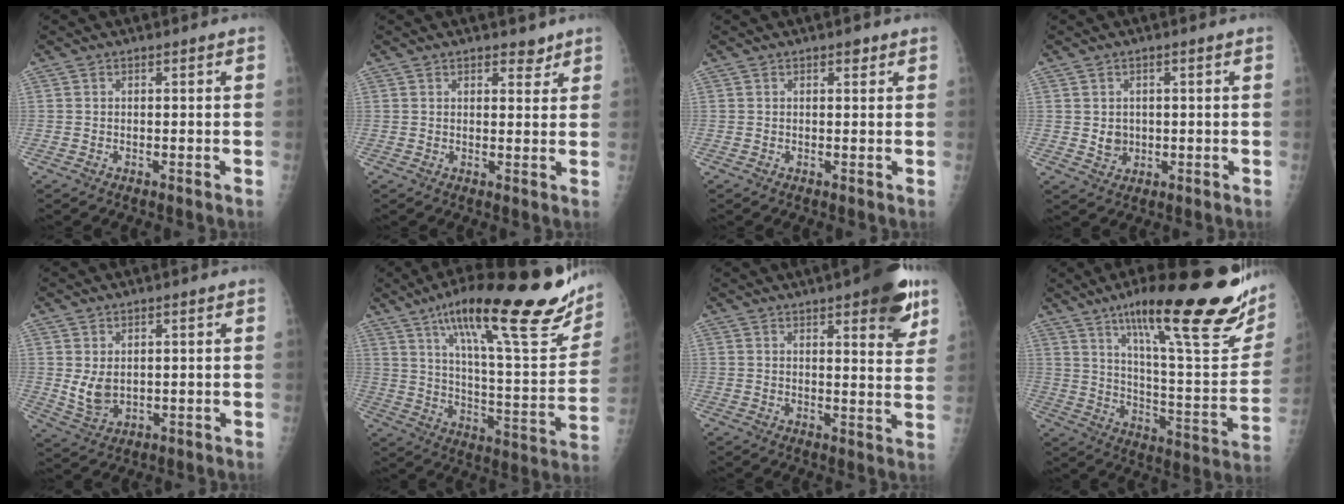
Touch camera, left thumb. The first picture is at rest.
{"total": 3.1, "force": [2.3, 1.6, 1.3], "torque": [0.001, -0.013, 0.031]}
{"total": 1.4, "force": [0.9, 0.7, 0.8], "torque": [-0.005, -0.002, 0.009]}
{"total": 3.1, "force": [0.1, 2.7, 1.5], "torque": [-0.011, -0.001, 0.010]}
{"total": 5.0, "force": [1.0, 3.3, 3.6], "torque": [-0.058, -0.015, 0.030]}
{"total": 29.2, "force": [18.1, 6.6, 21.9], "torque": [-0.300, -0.052, 0.278]}
{"total": 12.6, "force": [7.1, 3.6, 9.7], "torque": [-0.093, -0.031, 0.088]}
{"total": 30.0, "force": [17.5, 6.3, 23.5], "torque": [-0.307, -0.056, 0.272]}